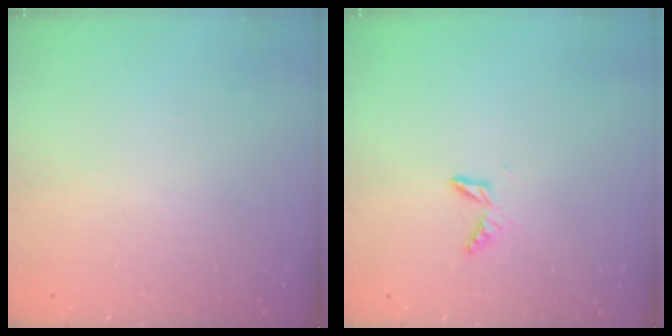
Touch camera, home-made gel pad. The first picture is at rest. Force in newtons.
{"total": 4.6, "press": 4.6, "slide": 0.4}